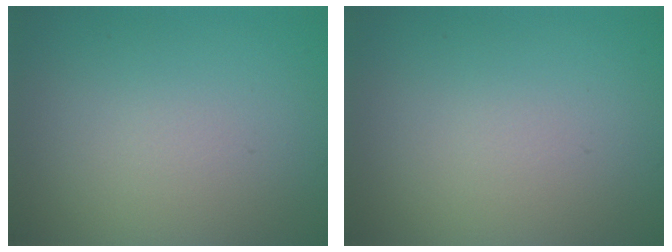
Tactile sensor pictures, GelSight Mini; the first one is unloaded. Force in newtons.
{"total": 0.0}